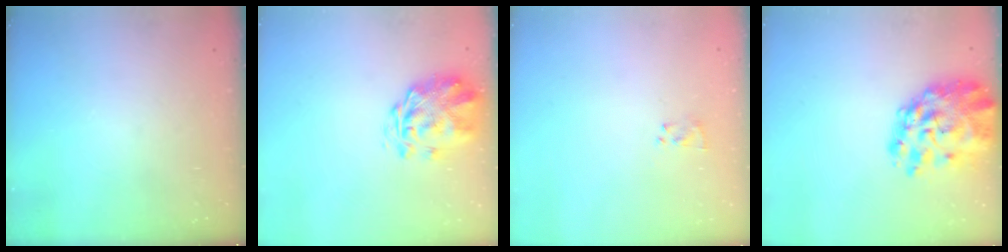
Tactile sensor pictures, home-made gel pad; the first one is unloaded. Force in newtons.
{"total": 3.1, "press": 2.7, "slide": 1.5}
{"total": 2.6, "press": 2.3, "slide": 1.3}
{"total": 13.1, "press": 12.4, "slide": 4.4}